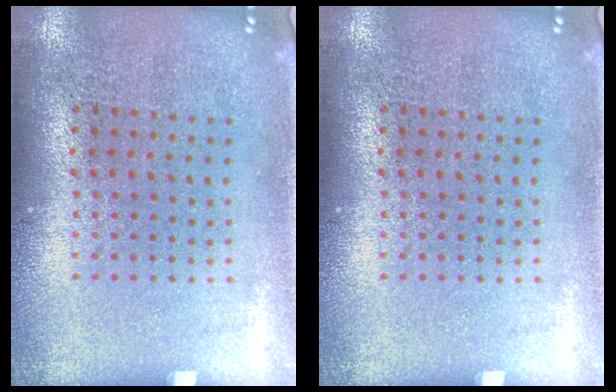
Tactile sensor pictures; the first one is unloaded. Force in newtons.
{"total": 0.0}